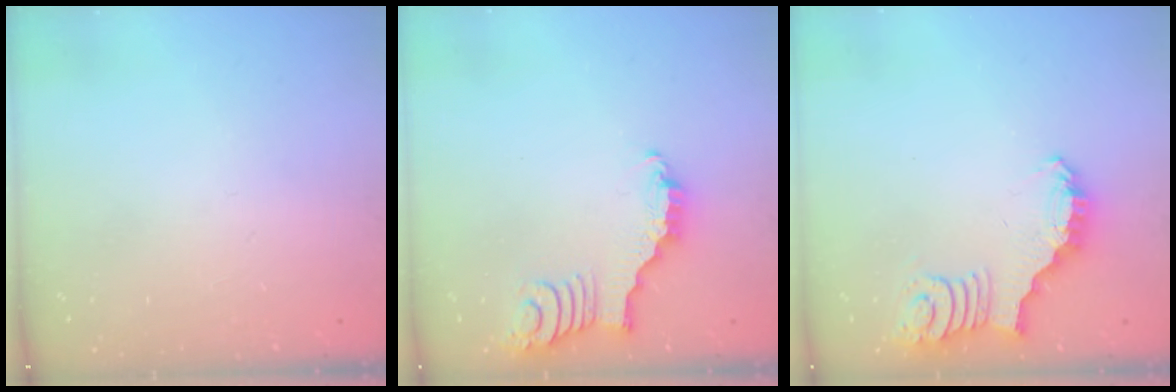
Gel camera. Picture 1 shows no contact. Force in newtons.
{"total": 2.9, "press": 2.9, "slide": 0.4}
{"total": 2.7, "press": 2.7, "slide": 0.5}